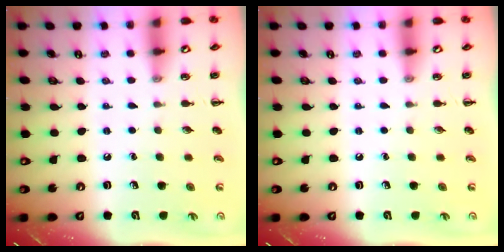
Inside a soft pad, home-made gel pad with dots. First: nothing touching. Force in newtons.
{"total": 0.0}